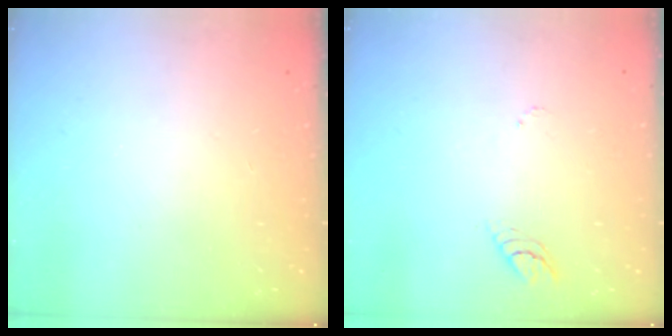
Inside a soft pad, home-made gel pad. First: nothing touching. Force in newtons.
{"total": 3.4, "press": 3.4, "slide": 0.4}